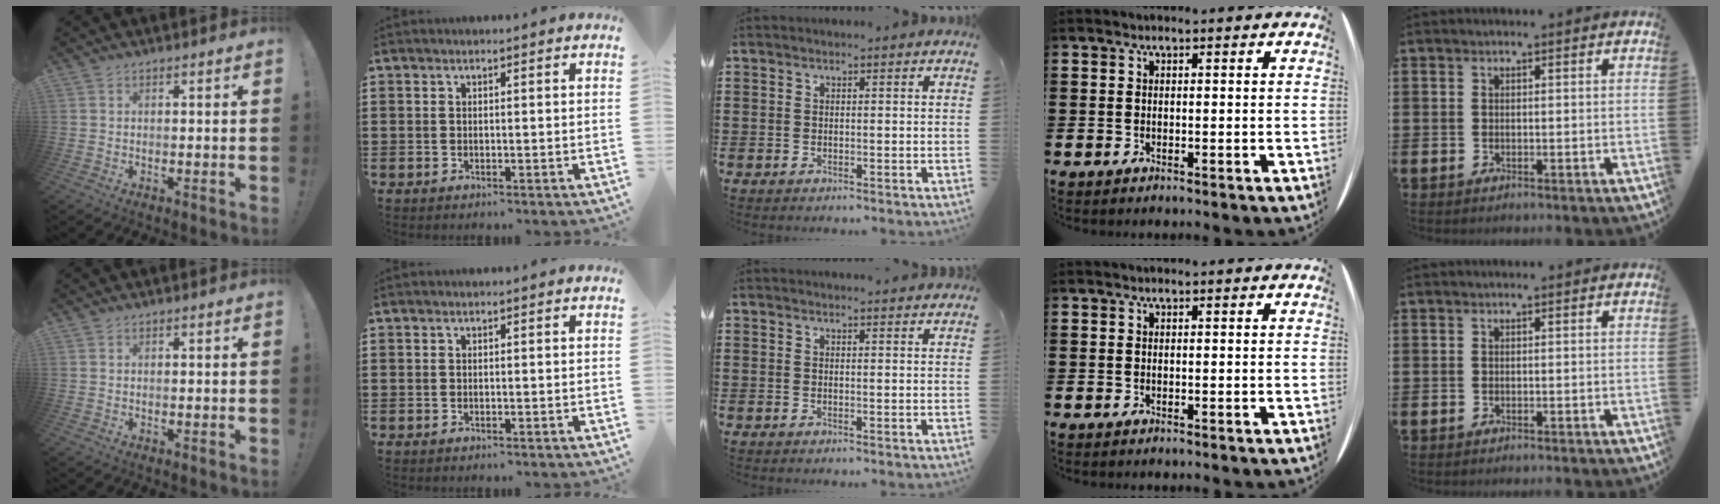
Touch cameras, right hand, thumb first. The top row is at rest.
{"middle": {"total": 1.2, "force": [1.2, 0.0, 0.0], "torque": [0.004, -0.006, 0.022]}}